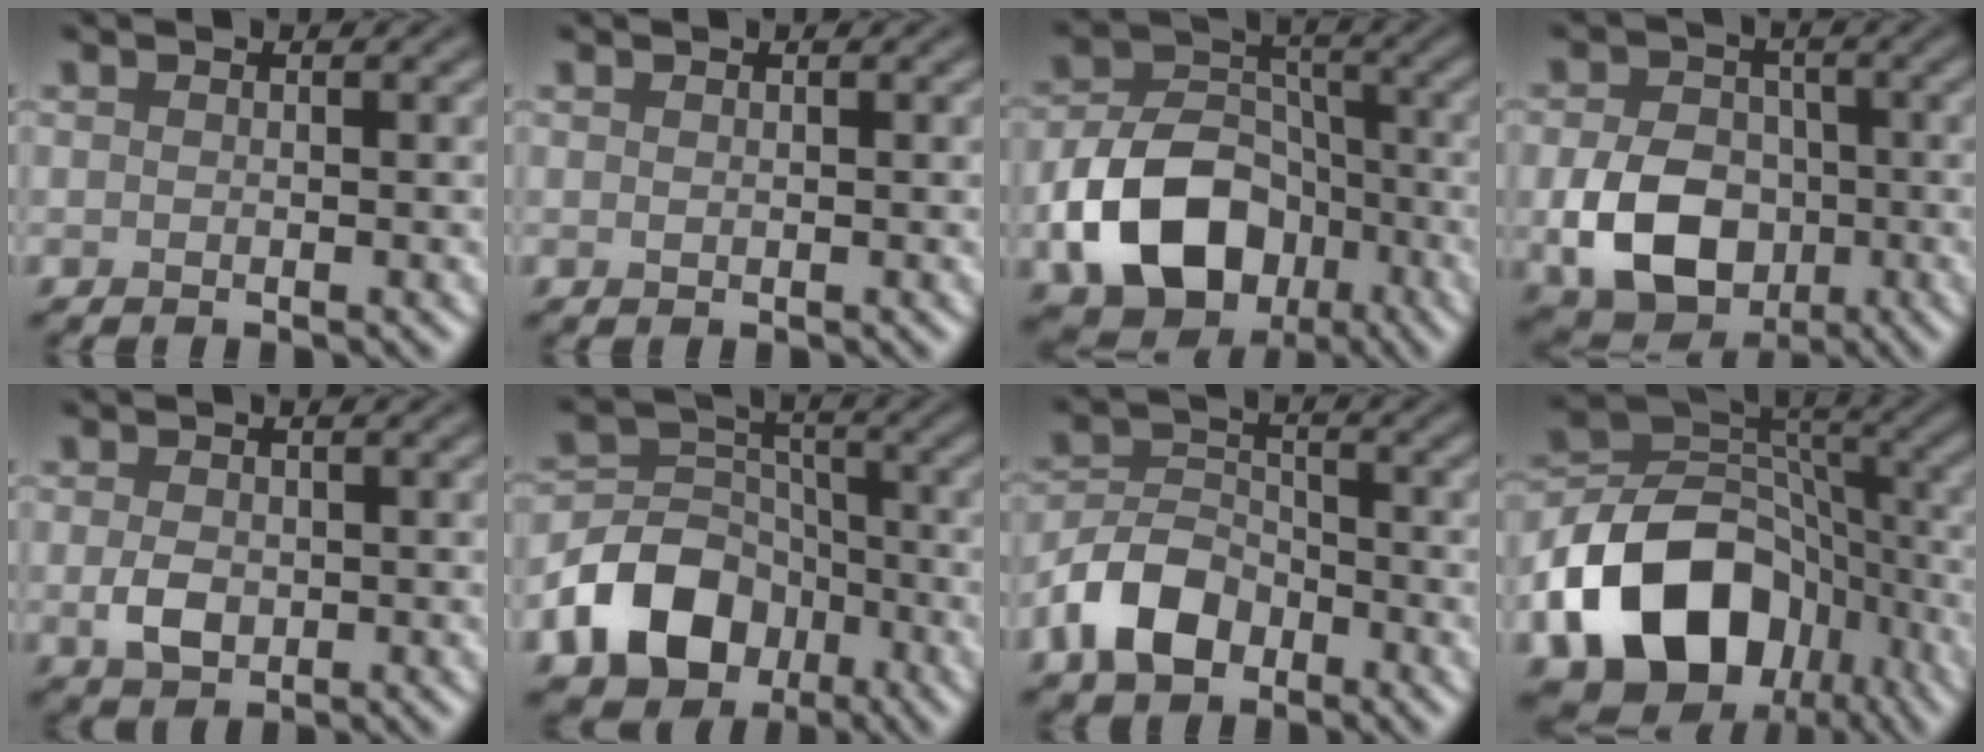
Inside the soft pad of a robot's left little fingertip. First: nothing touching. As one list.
[{"total": 0.0}, {"total": 10.3, "force": [-4.1, 7.2, 6.0], "torque": [-0.109, -0.005, -0.077]}, {"total": 8.1, "force": [-2.0, 6.1, 4.9], "torque": [-0.100, -0.012, -0.041]}, {"total": 2.5, "force": [-0.3, 1.8, 1.7], "torque": [-0.035, -0.004, -0.006]}, {"total": 8.8, "force": [-4.3, 6.5, 4.1], "torque": [-0.070, -0.002, -0.089]}, {"total": 5.3, "force": [-3.0, 3.4, 2.8], "torque": [-0.056, 0.002, -0.065]}, {"total": 15.4, "force": [-7.2, 11.1, 7.9], "torque": [-0.158, 0.003, -0.126]}]